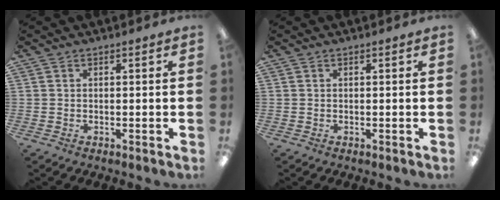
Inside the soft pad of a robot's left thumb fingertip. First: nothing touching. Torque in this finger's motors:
{"motor_torque": [-0.03, 0.05, -0.09, 0.00, 0.00]}